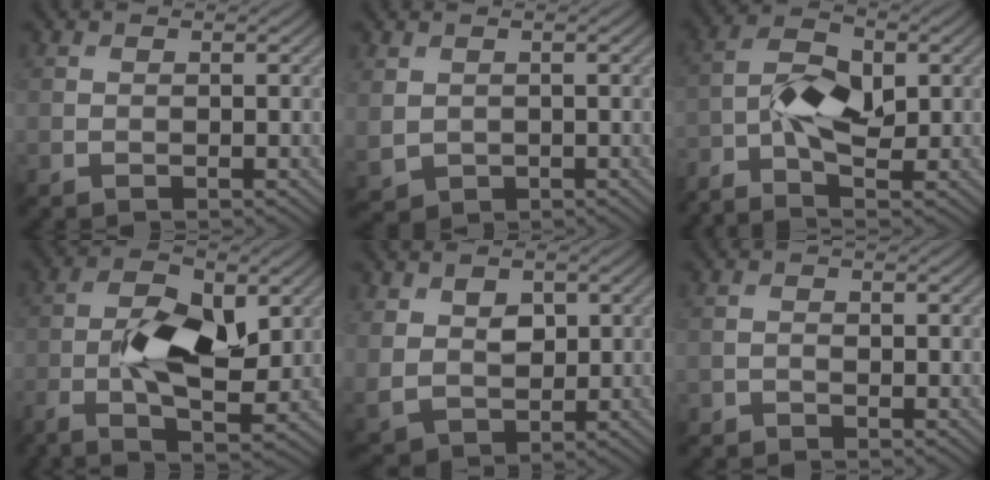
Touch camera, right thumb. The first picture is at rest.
{"total": 2.4, "force": [0.6, 2.0, 1.2], "torque": [-0.042, -0.009, 0.018]}
{"total": 6.5, "force": [-2.2, 2.9, 5.4], "torque": [-0.112, 0.010, -0.052]}
{"total": 9.9, "force": [-1.2, 4.5, 8.7], "torque": [-0.178, -0.004, -0.024]}
{"total": 6.7, "force": [2.1, 4.9, 4.0], "torque": [-0.107, -0.006, 0.042]}
{"total": 0.9, "force": [-0.8, 0.4, 0.1], "torque": [-0.002, -0.001, -0.017]}